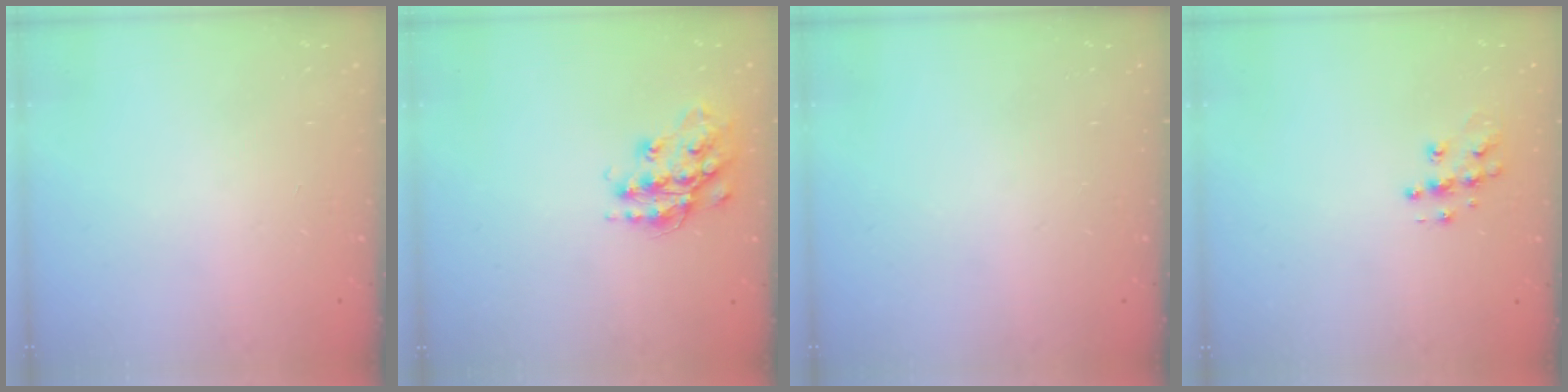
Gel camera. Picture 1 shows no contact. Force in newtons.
{"total": 15.9, "press": 15.9, "slide": 1.0}
{"total": 0.0}
{"total": 8.9, "press": 8.9, "slide": 0.5}